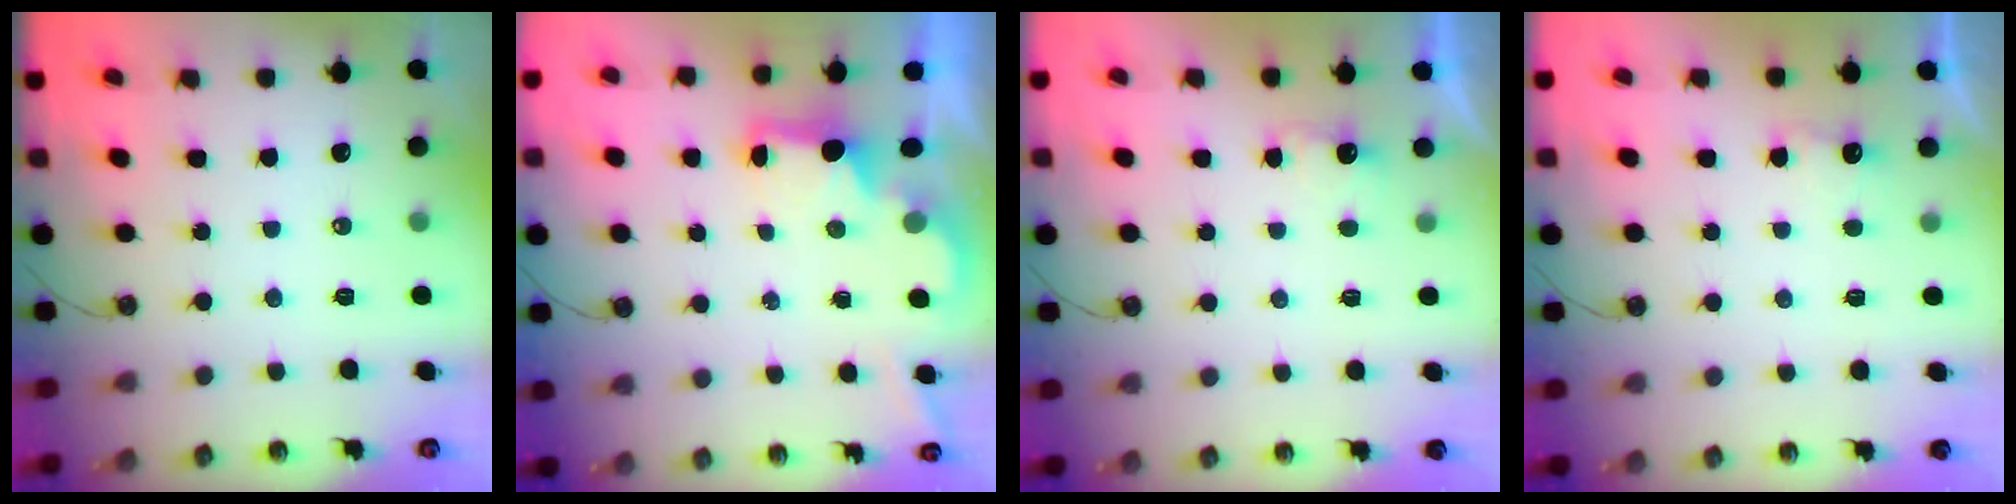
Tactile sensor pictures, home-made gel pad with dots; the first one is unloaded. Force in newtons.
{"total": 2.0, "press": 1.9, "slide": 0.7}
{"total": 2.3, "press": 2.2, "slide": 0.9}
{"total": 2.6, "press": 2.5, "slide": 0.8}